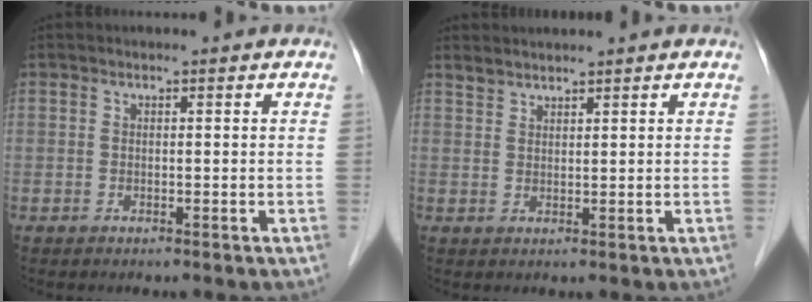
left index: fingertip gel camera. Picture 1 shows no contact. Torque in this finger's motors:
{"motor_torque": [-0.16, 0.00, 0.04, 0.01]}